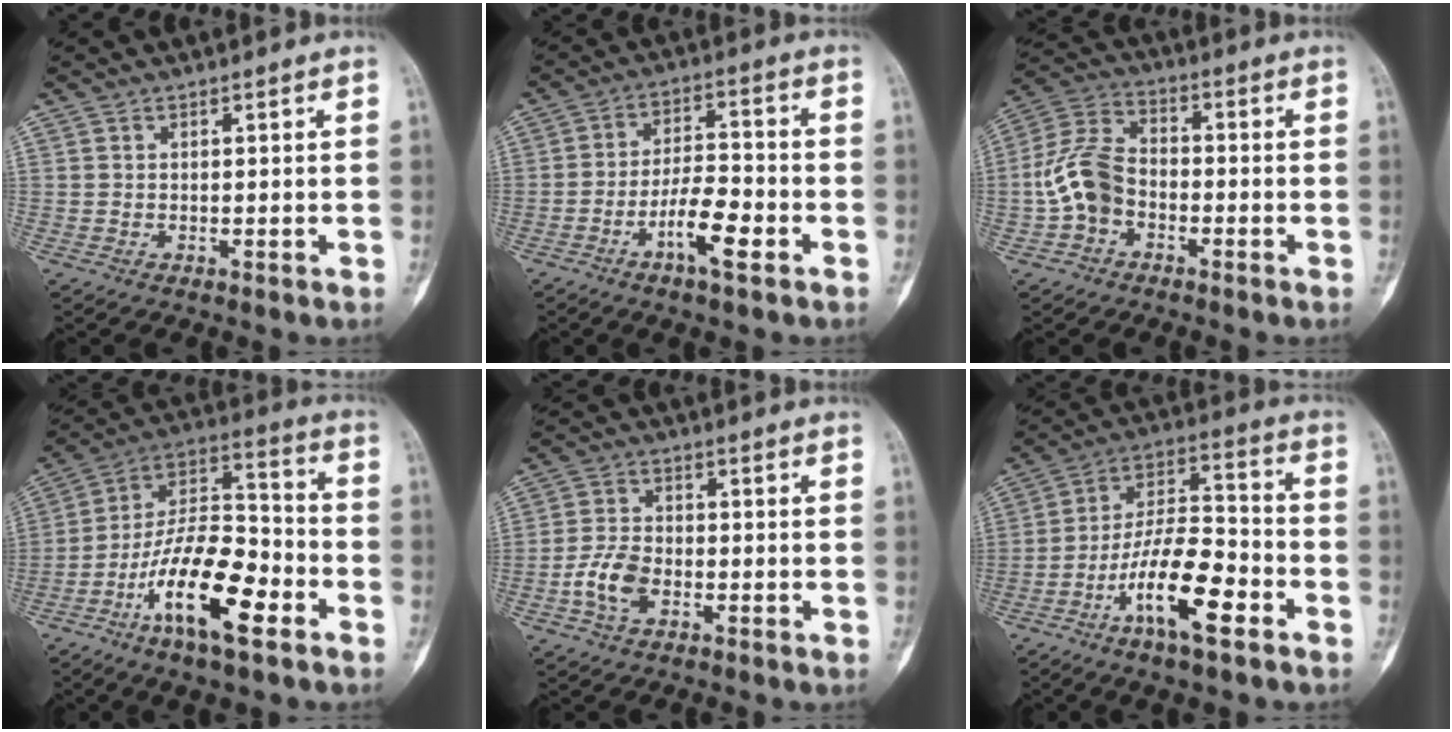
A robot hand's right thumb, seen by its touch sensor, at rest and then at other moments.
{"total": 9.1, "force": [-4.3, 2.8, 7.6], "torque": [-0.135, 0.028, -0.077]}
{"total": 10.0, "force": [-2.6, 7.0, 6.6], "torque": [-0.130, 0.038, -0.064]}
{"total": 19.2, "force": [-8.7, 7.0, 15.6], "torque": [-0.273, 0.060, -0.156]}
{"total": 6.5, "force": [-2.5, 3.8, 4.6], "torque": [-0.094, 0.017, -0.052]}
{"total": 15.7, "force": [-7.4, 5.1, 12.8], "torque": [-0.230, 0.057, -0.134]}